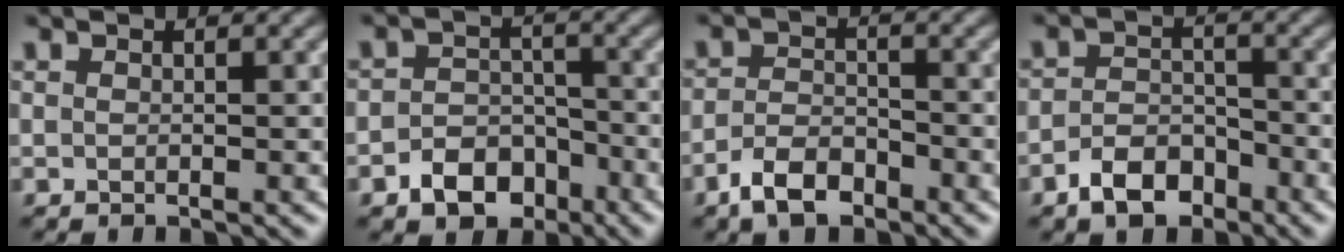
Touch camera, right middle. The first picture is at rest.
{"total": 4.4, "force": [-2.5, 3.0, 2.0], "torque": [-0.030, -0.002, -0.043]}
{"total": 3.7, "force": [-2.5, 1.8, 2.1], "torque": [-0.041, 0.001, -0.055]}
{"total": 4.0, "force": [-2.6, 2.3, 1.9], "torque": [-0.034, 0.002, -0.052]}